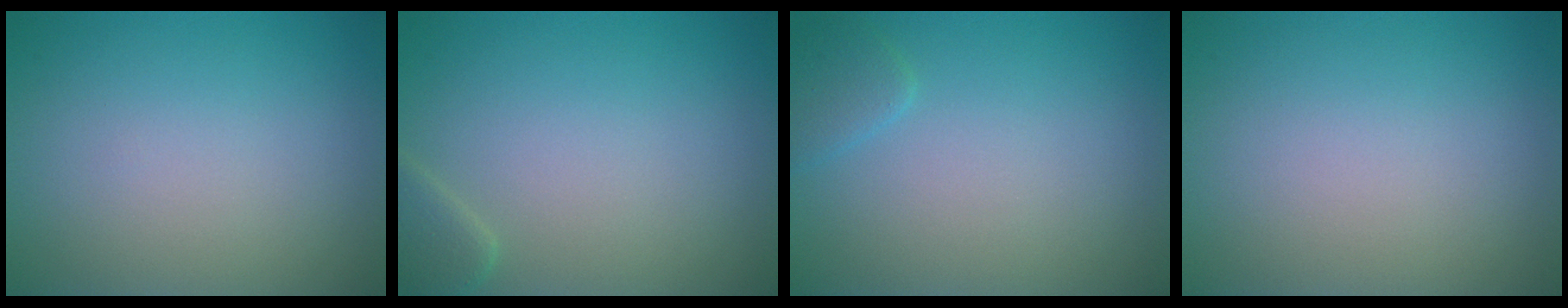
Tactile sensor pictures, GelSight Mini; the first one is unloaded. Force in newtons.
{"total": 1.7, "press": 1.7, "slide": 0.2}
{"total": 1.3, "press": 1.2, "slide": 0.1}
{"total": 0.0}